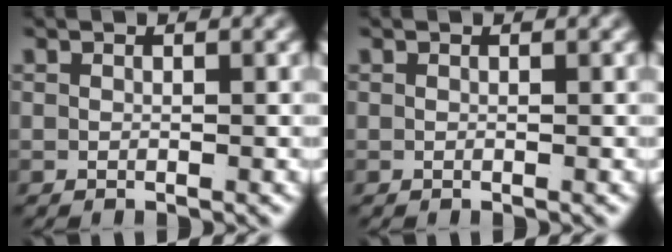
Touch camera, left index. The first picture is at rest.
{"total": 0.0}